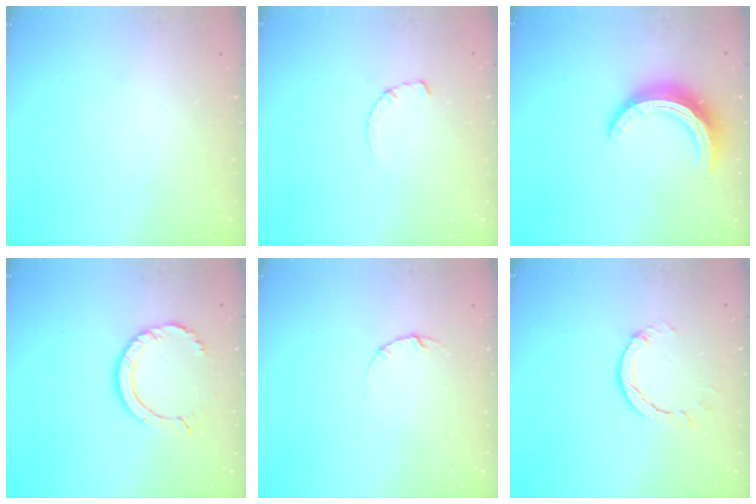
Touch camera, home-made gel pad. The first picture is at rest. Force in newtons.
{"total": 3.3, "press": 3.3, "slide": 0.3}
{"total": 11.8, "press": 11.8, "slide": 0.9}
{"total": 8.3, "press": 8.2, "slide": 0.6}
{"total": 3.0, "press": 3.0, "slide": 0.4}
{"total": 2.7, "press": 2.7, "slide": 0.3}